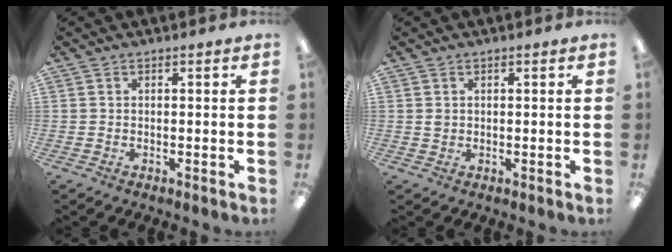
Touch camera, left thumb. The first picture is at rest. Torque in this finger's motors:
{"motor_torque": [0.00, 0.00, 0.02, -0.01, 0.00]}